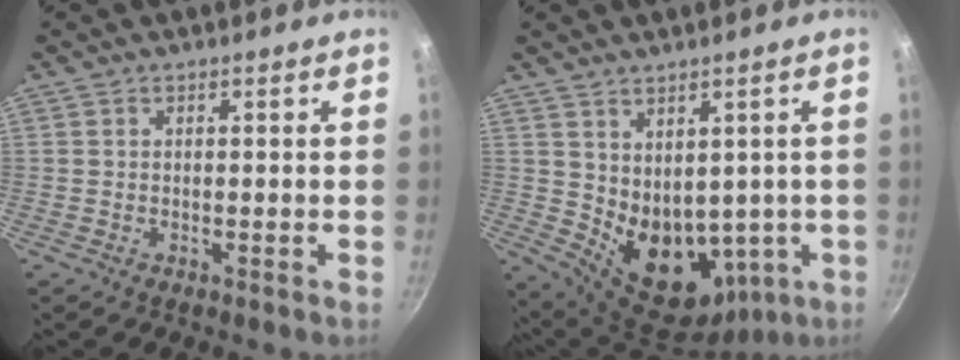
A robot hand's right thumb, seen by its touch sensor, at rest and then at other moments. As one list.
[{"total": 13.2, "force": [1.6, 9.6, 9.0], "torque": [-0.117, -0.028, 0.063]}]